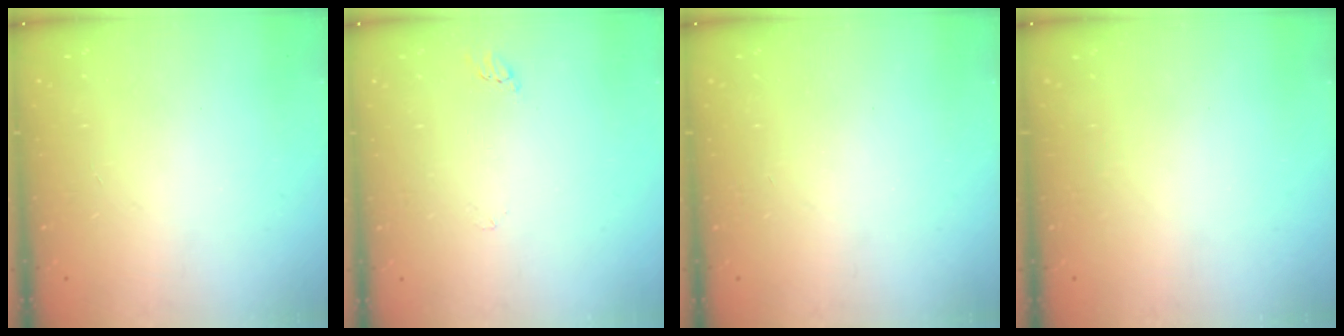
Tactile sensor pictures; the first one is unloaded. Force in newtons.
{"total": 2.5, "press": 2.5, "slide": 0.2}
{"total": 0.0}
{"total": 0.0}